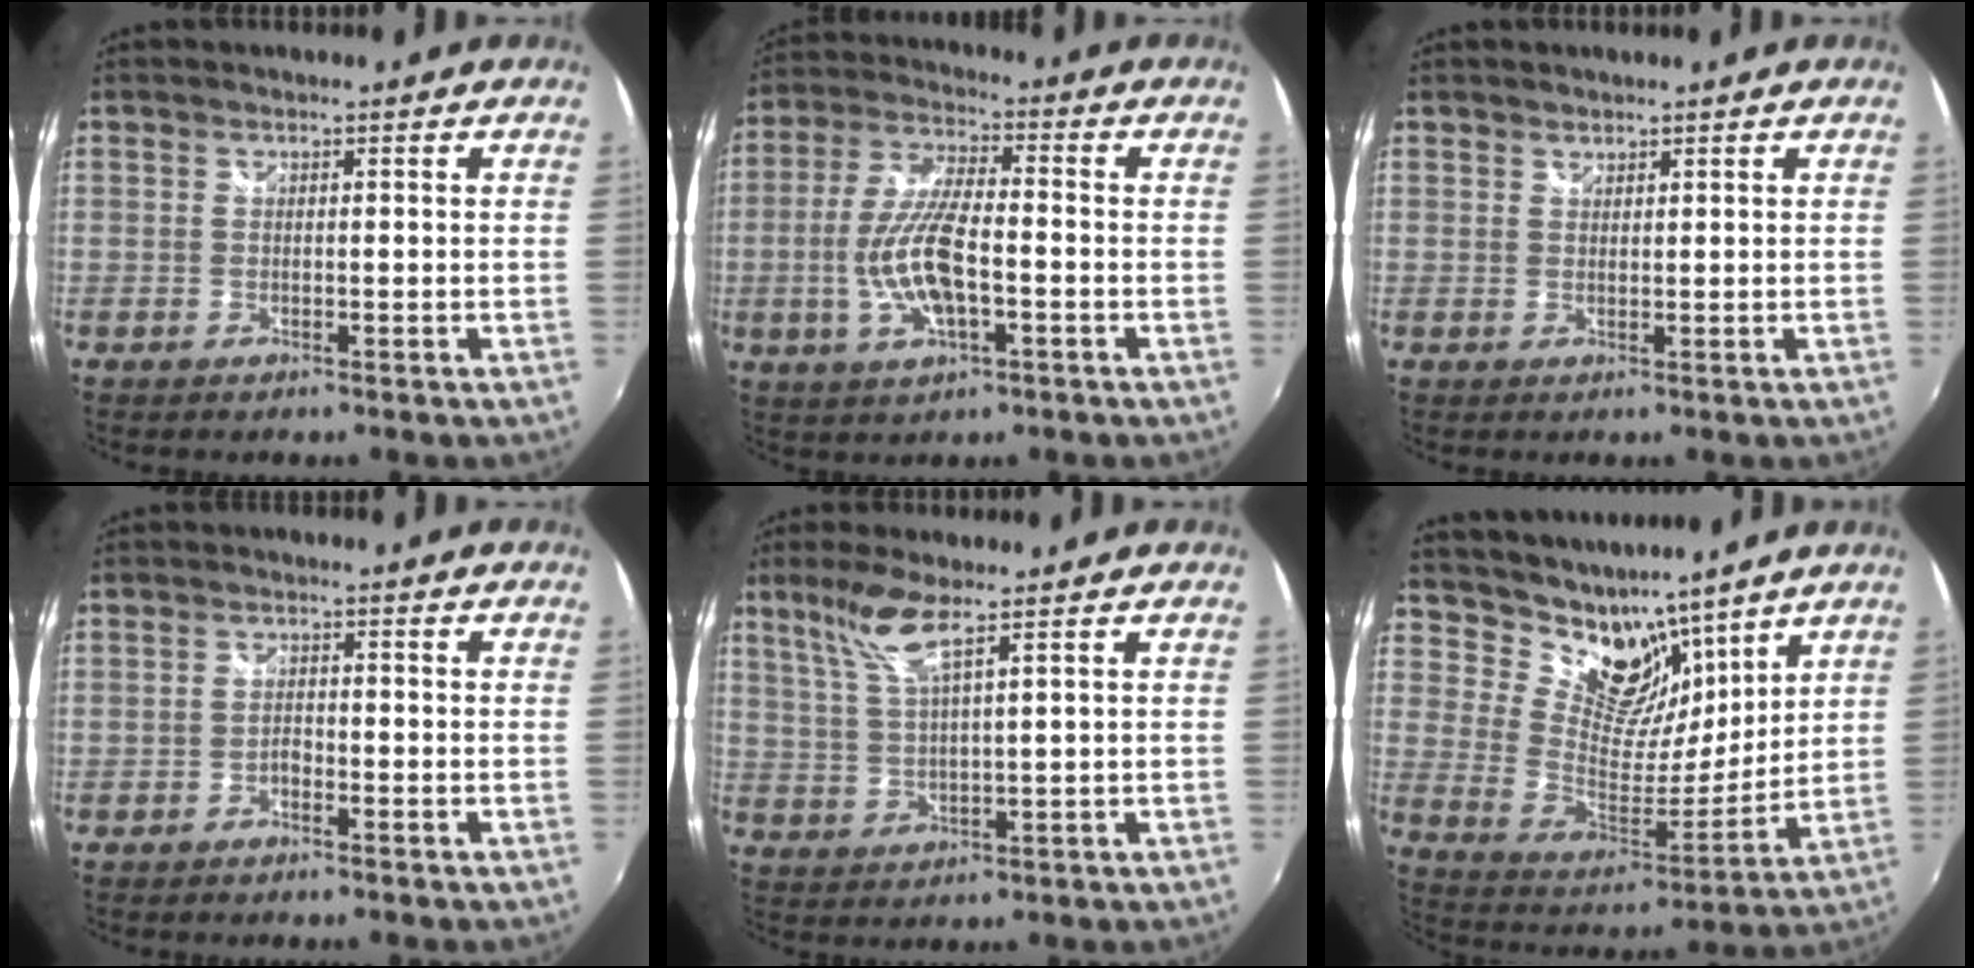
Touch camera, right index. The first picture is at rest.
{"total": 11.6, "force": [-2.7, 4.0, 10.5], "torque": [-0.218, -0.001, -0.050]}
{"total": 1.0, "force": [0.9, 0.4, 0.1], "torque": [0.000, 0.002, 0.016]}
{"total": 1.5, "force": [-1.2, 0.7, 0.6], "torque": [-0.012, 0.001, -0.023]}
{"total": 6.6, "force": [4.2, 0.3, 5.2], "torque": [-0.109, 0.000, 0.088]}
{"total": 14.4, "force": [11.2, 7.2, 5.5], "torque": [-0.108, -0.008, 0.211]}